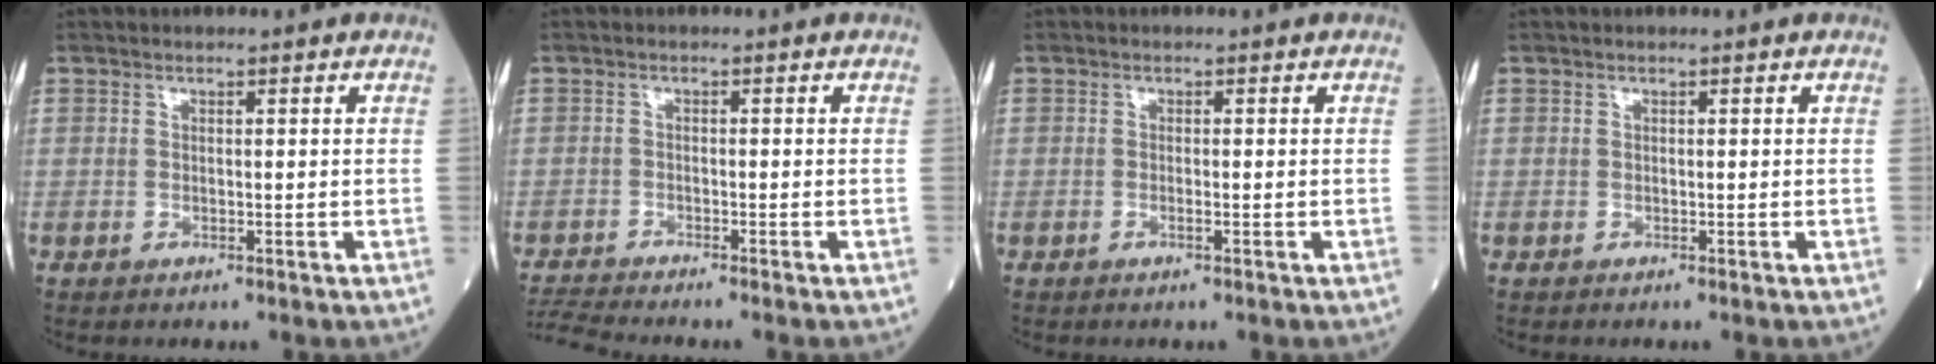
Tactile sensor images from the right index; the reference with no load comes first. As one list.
[{"total": 3.6, "force": [-3.4, -1.2, 0.0], "torque": [-0.011, -0.023, -0.068]}, {"total": 0.7, "force": [-0.3, 0.0, 0.7], "torque": [-0.016, -0.001, -0.005]}, {"total": 0.0}]